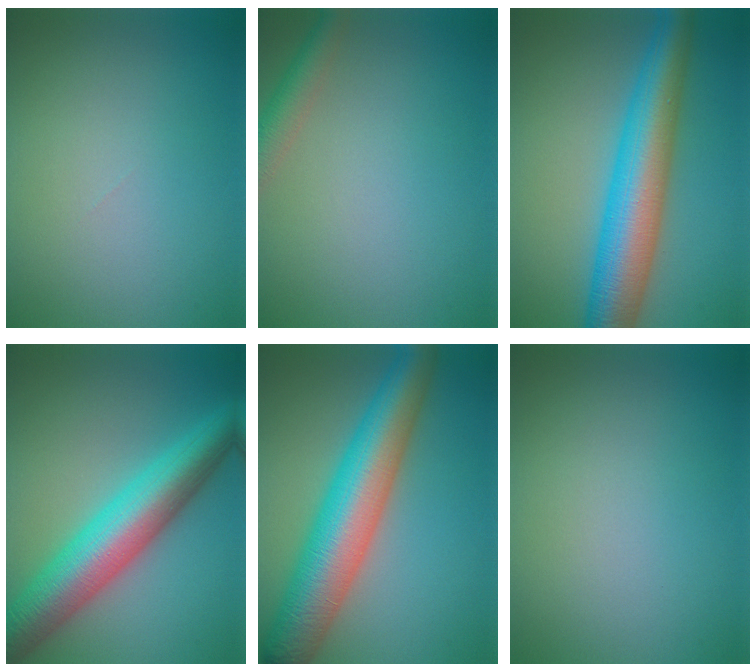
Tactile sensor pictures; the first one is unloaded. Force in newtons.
{"total": 2.9, "press": 2.9, "slide": 0.2}
{"total": 9.5, "press": 9.5, "slide": 0.1}
{"total": 9.5, "press": 9.5, "slide": 0.4}
{"total": 10.5, "press": 10.5, "slide": 0.3}
{"total": 0.0}